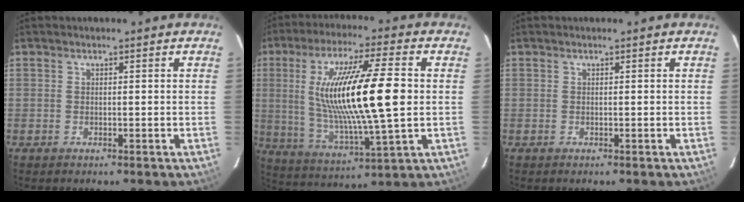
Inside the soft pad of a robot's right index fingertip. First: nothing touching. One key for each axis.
{"total": 20.3, "fx": 1.9, "fy": 3.0, "fz": 20.0, "tx": -0.367, "ty": -0.009, "tz": 0.048}
{"total": 0.0}